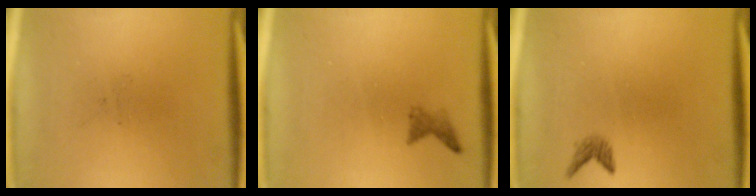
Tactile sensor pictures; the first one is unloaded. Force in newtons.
{"total": 1.1}
{"total": 1.1}